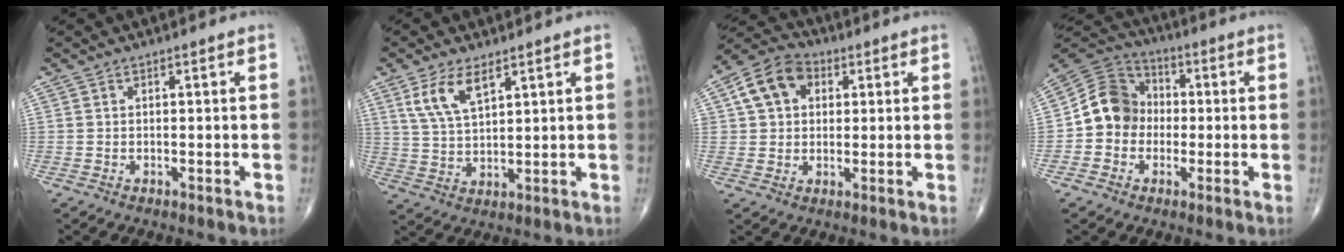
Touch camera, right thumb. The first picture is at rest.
{"total": 7.6, "force": [4.2, 3.2, 5.6], "torque": [-0.104, -0.017, 0.088]}
{"total": 10.4, "force": [2.9, 8.1, 5.8], "torque": [-0.080, 0.010, 0.041]}
{"total": 10.7, "force": [-1.0, 9.5, 4.9], "torque": [-0.065, 0.035, -0.034]}